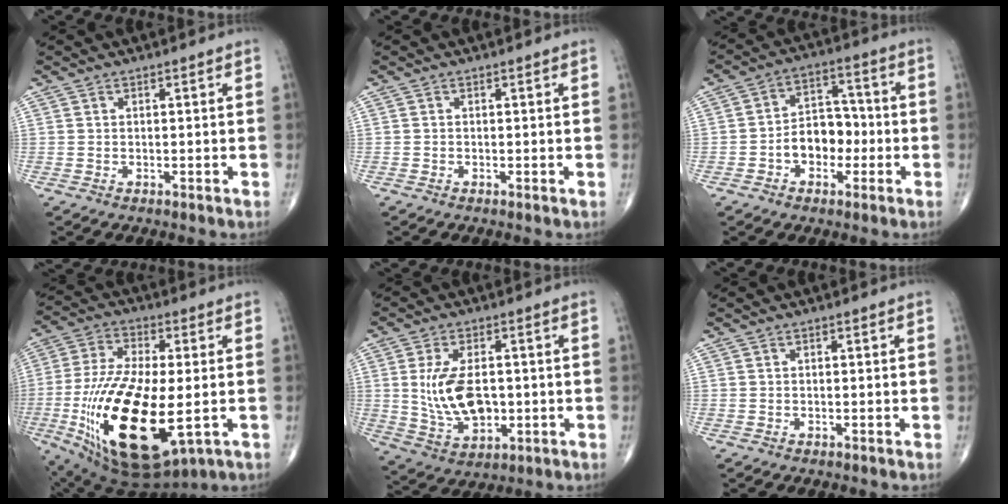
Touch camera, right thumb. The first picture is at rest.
{"total": 0.0}
{"total": 9.2, "force": [-2.2, 6.6, 6.0], "torque": [-0.062, 0.040, -0.044]}
{"total": 25.5, "force": [-5.3, 10.6, 22.6], "torque": [-0.479, -0.026, -0.075]}
{"total": 11.6, "force": [0.2, 6.8, 9.4], "torque": [-0.164, -0.007, 0.017]}
{"total": 0.0}